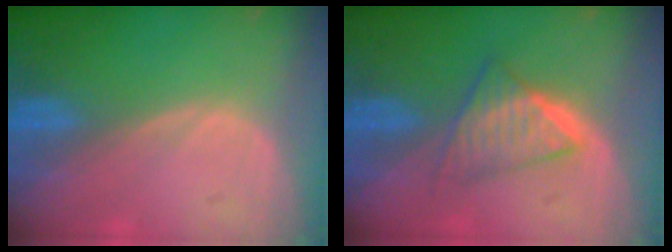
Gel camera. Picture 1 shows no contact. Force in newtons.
{"total": 6.2, "press": 5.4, "slide": 3.0}